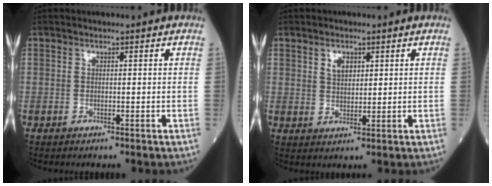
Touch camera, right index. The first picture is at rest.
{"total": 2.9, "force": [1.4, 1.7, 1.9], "torque": [-0.036, 0.002, 0.027]}